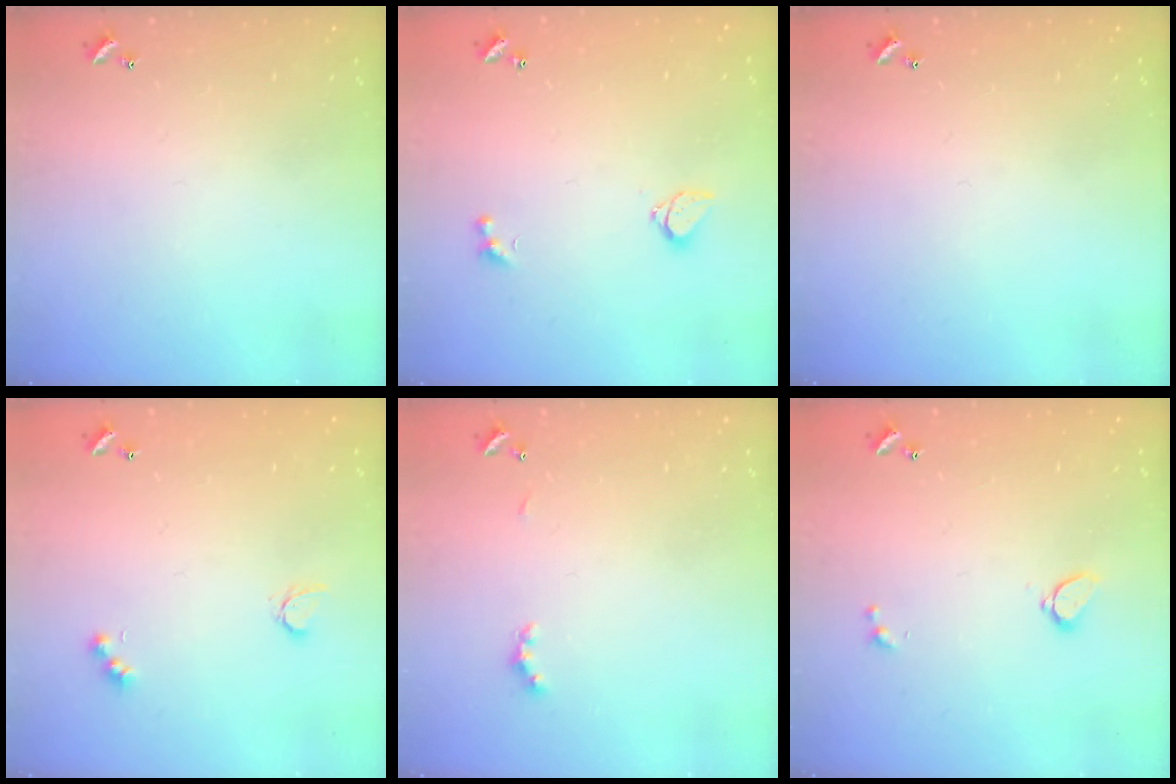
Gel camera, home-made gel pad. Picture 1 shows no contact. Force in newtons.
{"total": 3.0, "press": 2.9, "slide": 0.8}
{"total": 0.0}
{"total": 4.0, "press": 3.9, "slide": 0.9}
{"total": 2.6, "press": 2.5, "slide": 0.6}
{"total": 1.7, "press": 1.7, "slide": 0.5}